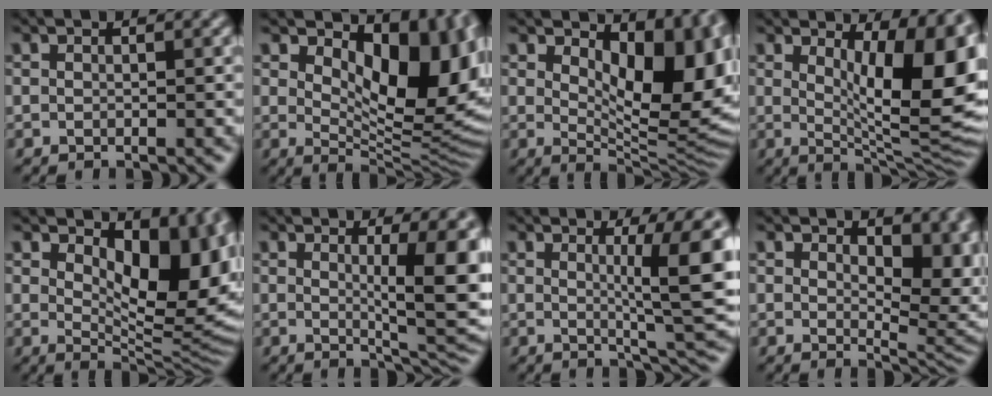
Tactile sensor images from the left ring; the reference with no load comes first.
{"total": 13.1, "force": [3.6, 6.6, 10.8], "torque": [-0.135, -0.010, 0.070]}
{"total": 11.3, "force": [3.4, 5.3, 9.4], "torque": [-0.120, -0.012, 0.057]}
{"total": 12.1, "force": [2.5, 4.2, 11.1], "torque": [-0.120, -0.015, 0.042]}
{"total": 11.2, "force": [3.2, 5.5, 9.2], "torque": [-0.119, -0.012, 0.054]}
{"total": 8.0, "force": [1.1, 1.9, 7.7], "torque": [-0.099, -0.013, 0.021]}
{"total": 7.0, "force": [1.2, 1.2, 6.8], "torque": [-0.085, -0.007, 0.020]}
{"total": 7.7, "force": [1.6, 4.3, 6.2], "torque": [-0.072, -0.014, 0.033]}